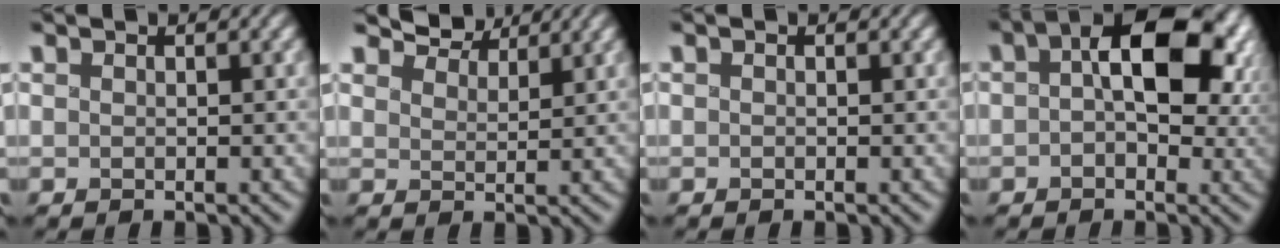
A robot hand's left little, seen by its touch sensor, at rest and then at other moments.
{"total": 4.2, "force": [3.8, 1.2, 1.2], "torque": [-0.035, 0.006, 0.067]}
{"total": 0.0}
{"total": 11.3, "force": [1.9, 6.5, 9.1], "torque": [-0.137, 0.006, 0.024]}